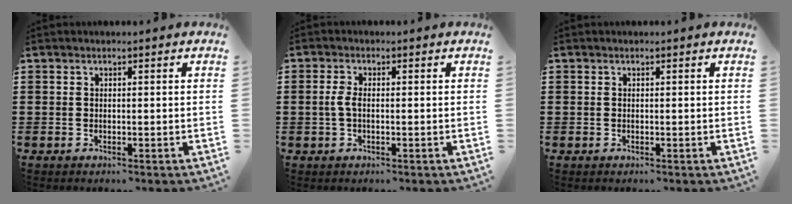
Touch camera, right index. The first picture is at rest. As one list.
[{"total": 2.5, "force": [-0.3, 0.9, 2.3], "torque": [-0.065, -0.008, -0.013]}, {"total": 0.0}]